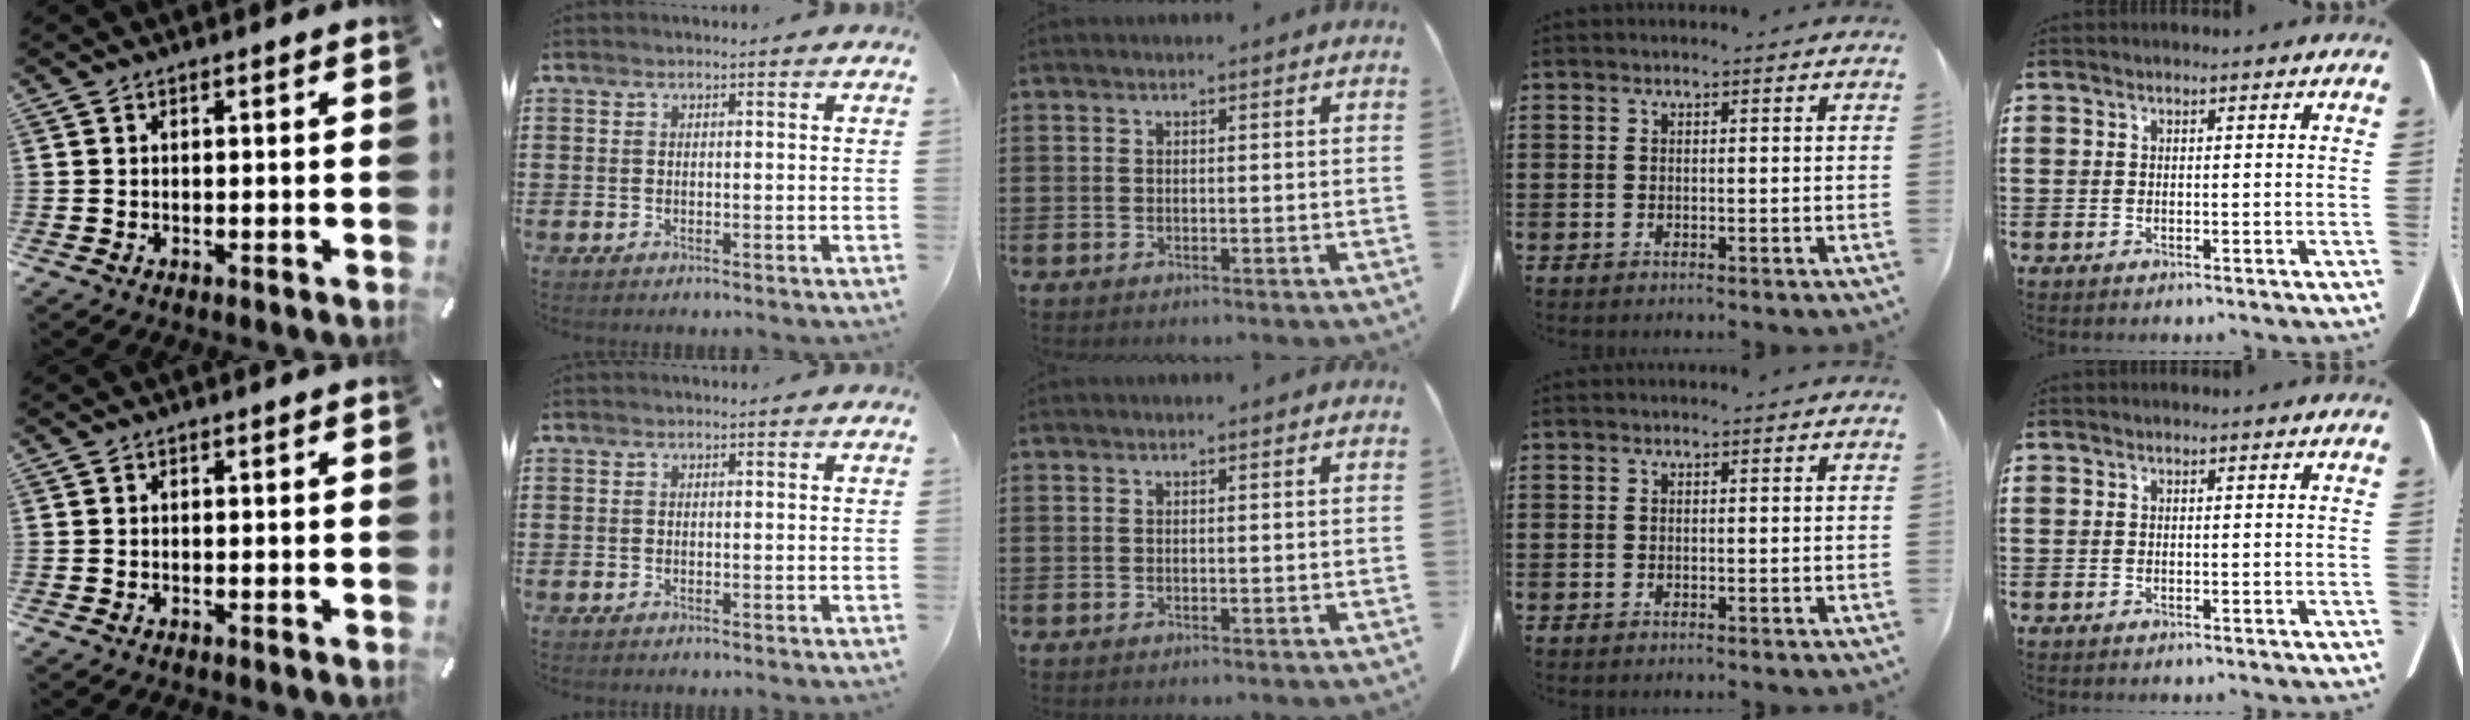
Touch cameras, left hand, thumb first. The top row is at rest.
{}